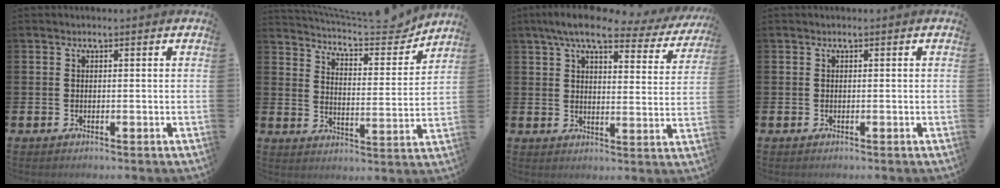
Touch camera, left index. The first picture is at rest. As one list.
[{"total": 6.8, "force": [6.6, 1.0, 1.5], "torque": [-0.056, -0.052, 0.112]}, {"total": 7.6, "force": [6.3, 1.7, 4.0], "torque": [-0.088, -0.026, 0.106]}, {"total": 0.0}]